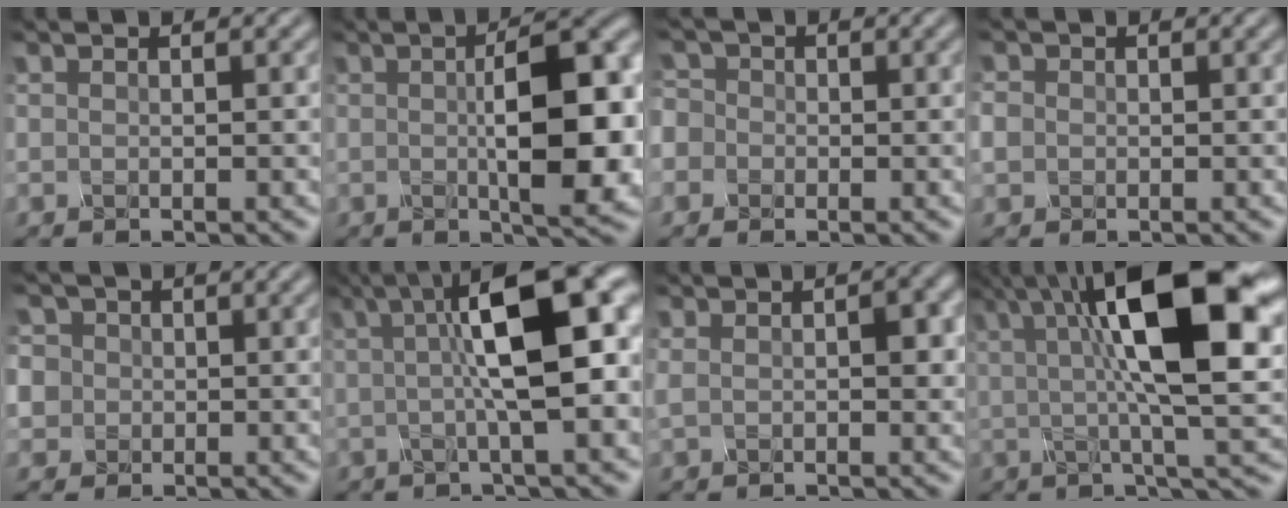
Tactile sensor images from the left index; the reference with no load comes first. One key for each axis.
{"total": 9.6, "fx": 0.2, "fy": 2.7, "fz": 9.2, "tx": -0.127, "ty": 0.004, "tz": 0.002}
{"total": 4.1, "fx": -0.7, "fy": 3.8, "fz": 1.3, "tx": -0.022, "ty": 0.026, "tz": -0.050}
{"total": 1.4, "fx": 0.0, "fy": 1.3, "fz": 0.5, "tx": -0.008, "ty": 0.001, "tz": -0.007}
{"total": 6.5, "fx": 1.3, "fy": 5.9, "fz": 2.4, "tx": -0.059, "ty": 0.036, "tz": -0.008}
{"total": 10.6, "fx": 2.0, "fy": 2.5, "fz": 10.1, "tx": -0.136, "ty": 0.022, "tz": 0.026}
{"total": 3.1, "fx": 0.6, "fy": 1.7, "fz": 2.5, "tx": -0.044, "ty": 0.005, "tz": 0.011}
{"total": 13.5, "fx": 4.0, "fy": 3.5, "fz": 12.4, "tx": -0.190, "ty": 0.009, "tz": 0.060}